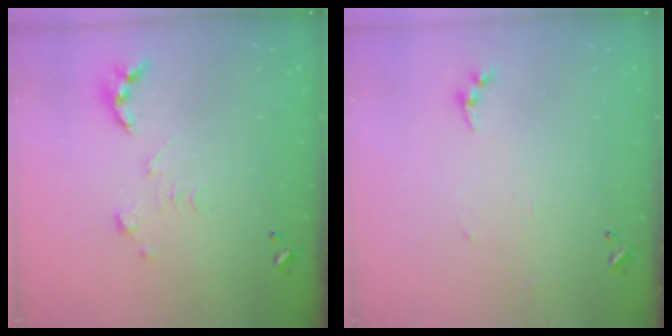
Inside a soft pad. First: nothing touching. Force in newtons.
{"total": 6.5, "press": 6.5, "slide": 0.8}